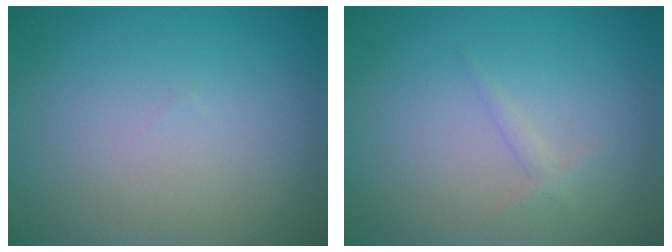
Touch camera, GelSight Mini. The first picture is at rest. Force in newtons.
{"total": 0.8, "press": 0.8, "slide": 0.1}